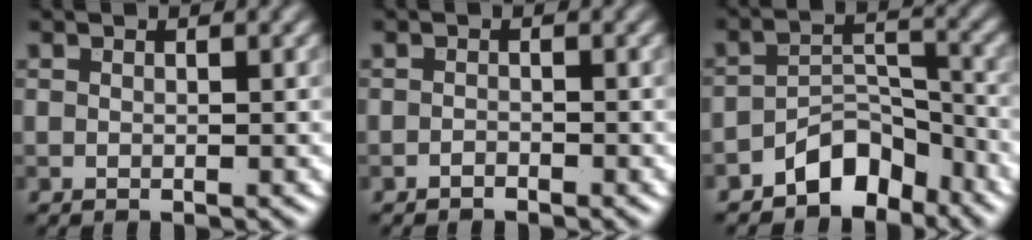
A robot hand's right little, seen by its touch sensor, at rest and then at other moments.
{"total": 0.5, "force": [-0.5, 0.2, 0.1], "torque": [-0.001, 0.001, -0.011]}
{"total": 4.7, "force": [-3.6, 2.3, 1.9], "torque": [-0.015, 0.011, -0.069]}